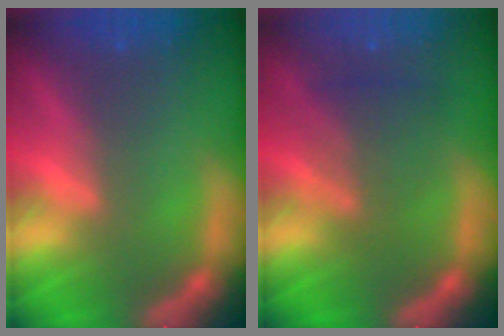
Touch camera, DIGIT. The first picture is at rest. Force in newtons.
{"total": 4.0}